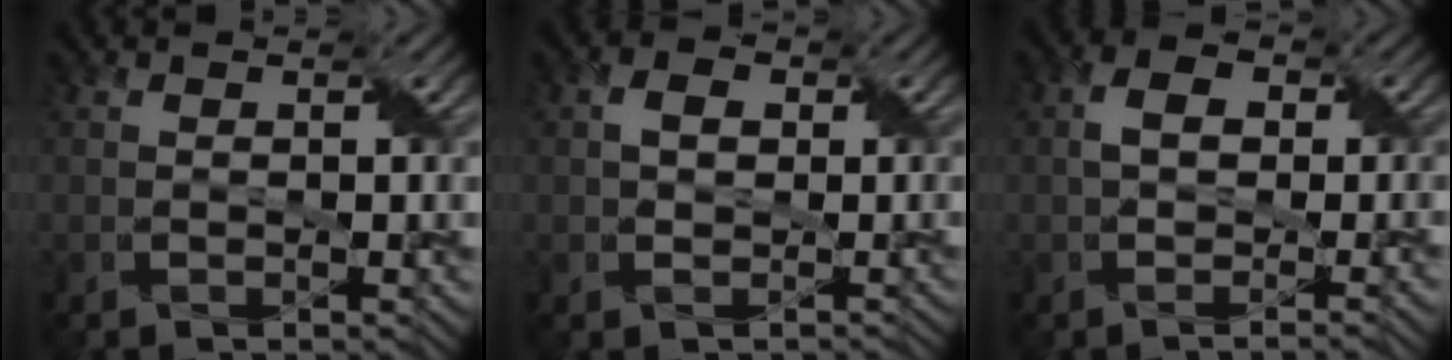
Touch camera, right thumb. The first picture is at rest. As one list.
[{"total": 2.8, "force": [0.0, 2.3, 1.5], "torque": [-0.031, -0.002, 0.001]}, {"total": 3.6, "force": [-0.7, 1.9, 3.0], "torque": [-0.049, -0.001, -0.015]}]